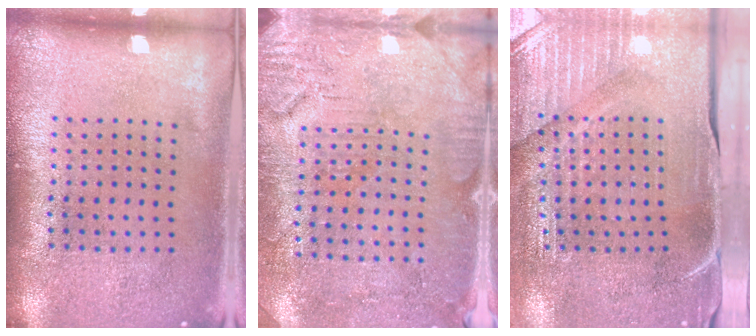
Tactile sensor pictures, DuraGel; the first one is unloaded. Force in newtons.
{"total": 2.9, "press": 2.7, "slide": 1.1}
{"total": 4.4, "press": 4.0, "slide": 1.9}